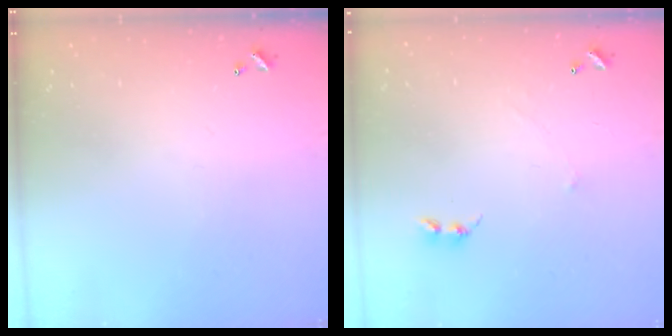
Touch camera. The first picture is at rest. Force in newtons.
{"total": 2.3, "press": 2.3, "slide": 0.3}